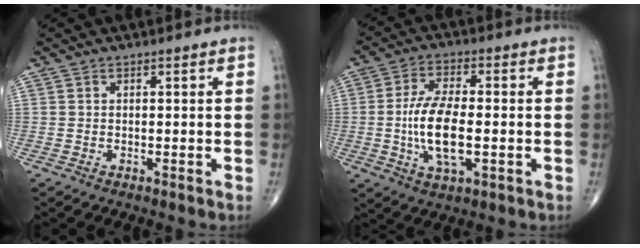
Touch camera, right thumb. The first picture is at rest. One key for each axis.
{"total": 11.6, "fx": -1.5, "fy": 4.9, "fz": 10.4, "tx": -0.203, "ty": 0.004, "tz": -0.026}